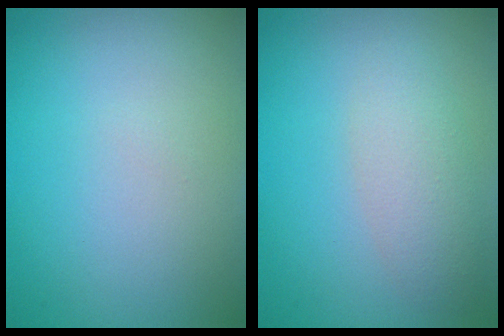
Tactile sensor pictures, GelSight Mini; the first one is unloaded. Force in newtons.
{"total": 2.9, "press": 2.9, "slide": 0.1}